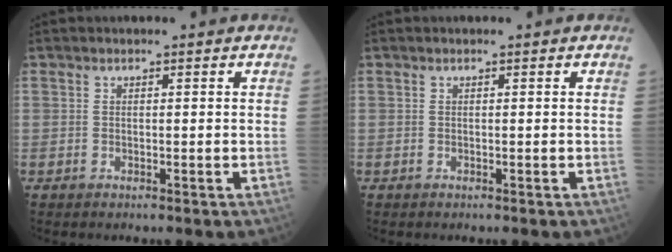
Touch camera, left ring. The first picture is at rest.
{"total": 0.0}